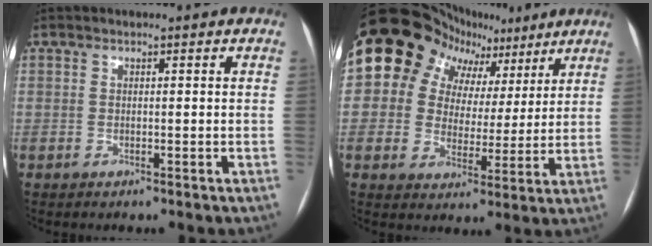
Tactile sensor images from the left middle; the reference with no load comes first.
{"total": 14.5, "force": [6.8, 11.8, 5.1], "torque": [-0.078, 0.065, 0.102]}